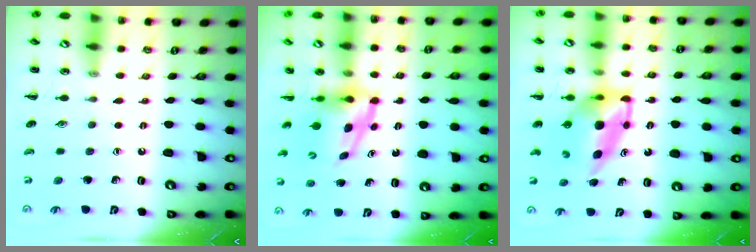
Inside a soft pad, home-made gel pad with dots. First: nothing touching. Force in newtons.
{"total": 5.5, "press": 5.4, "slide": 1.3}
{"total": 7.1, "press": 6.9, "slide": 1.8}